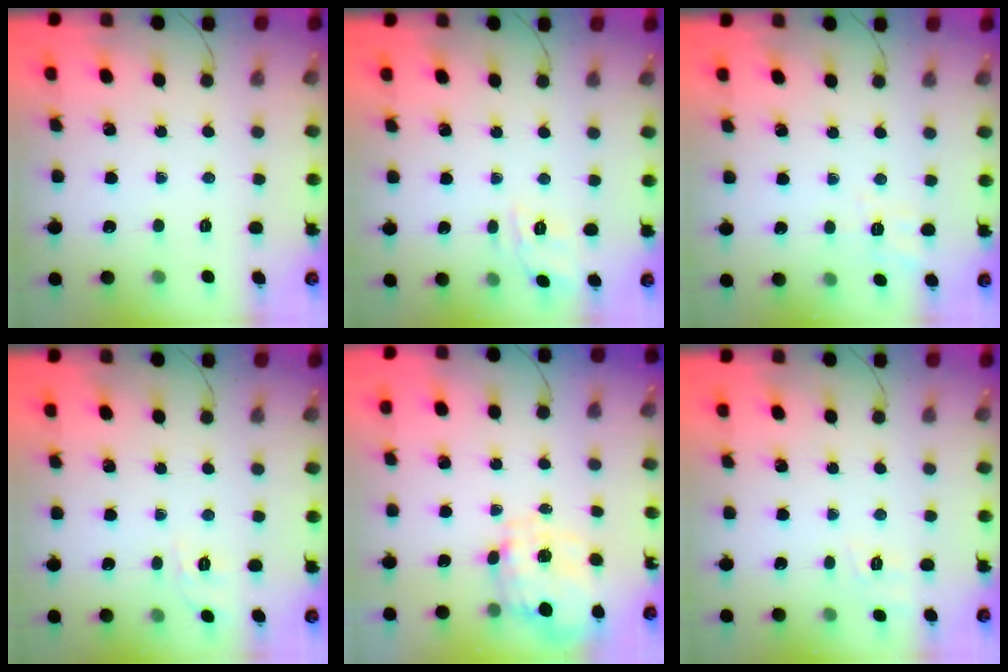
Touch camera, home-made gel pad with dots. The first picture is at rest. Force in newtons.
{"total": 5.3, "press": 5.0, "slide": 1.7}
{"total": 2.2, "press": 0.2, "slide": 2.2}
{"total": 1.5, "press": 0.0, "slide": 1.5}
{"total": 2.9, "press": 2.7, "slide": 1.1}
{"total": 8.0, "press": 7.8, "slide": 1.9}